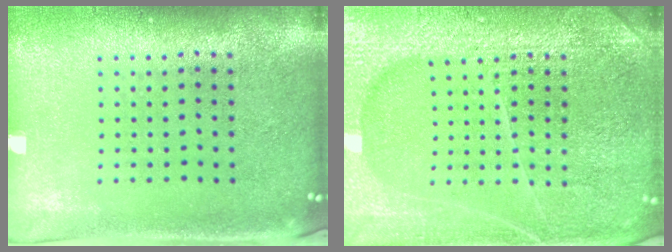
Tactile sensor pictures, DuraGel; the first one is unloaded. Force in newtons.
{"total": 6.6, "press": 6.6, "slide": 0.8}